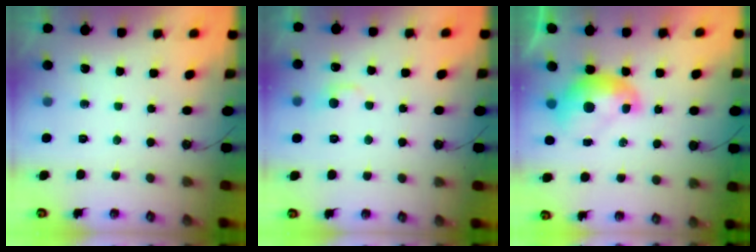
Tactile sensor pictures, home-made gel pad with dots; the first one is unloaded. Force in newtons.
{"total": 1.0, "press": 0.4, "slide": 0.9}
{"total": 2.6, "press": 2.5, "slide": 0.7}